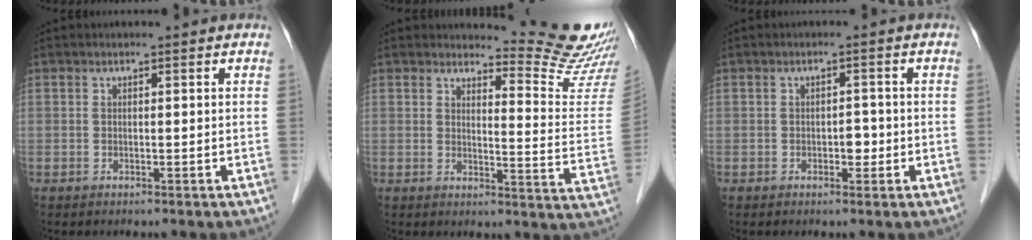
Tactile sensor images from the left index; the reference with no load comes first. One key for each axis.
{"total": 12.5, "fx": 12.3, "fy": -1.1, "fz": 2.0, "tx": -0.019, "ty": -0.121, "tz": 0.130}
{"total": 1.9, "fx": -0.6, "fy": 1.1, "fz": 1.4, "tx": -0.017, "ty": 0.004, "tz": -0.007}